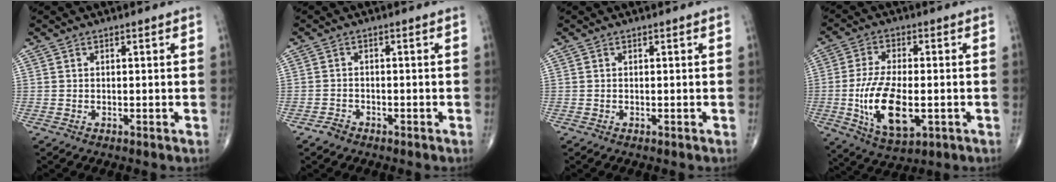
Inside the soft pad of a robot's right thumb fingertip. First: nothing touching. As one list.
[{"total": 1.9, "force": [-1.5, 1.1, 0.5], "torque": [-0.013, 0.006, -0.026]}, {"total": 0.0}, {"total": 14.0, "force": [-2.7, 6.6, 12.1], "torque": [-0.230, -0.007, -0.040]}]